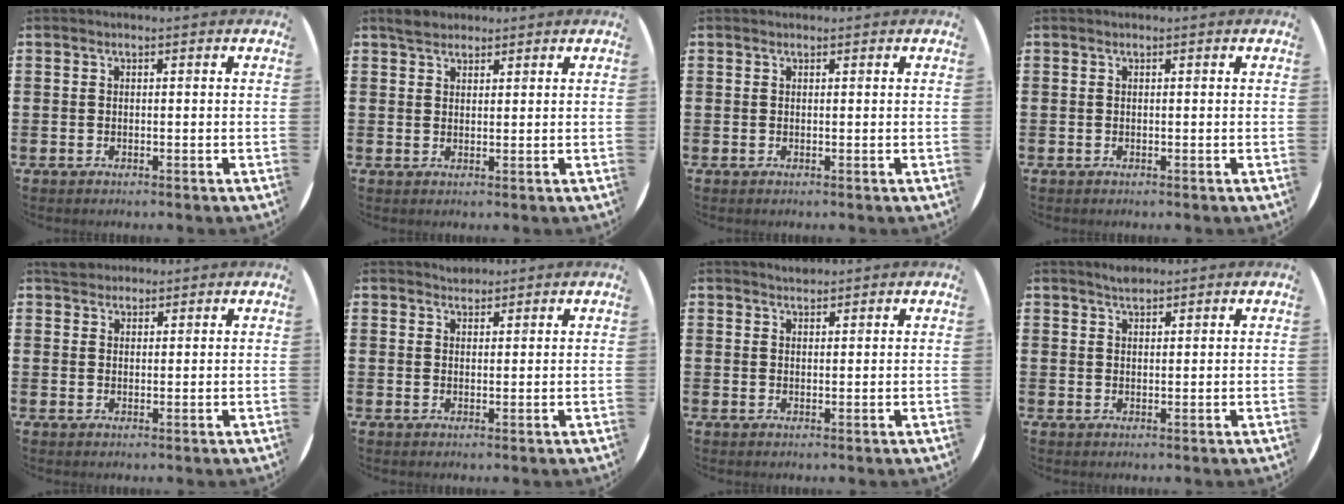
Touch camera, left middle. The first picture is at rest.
{"total": 2.3, "force": [2.1, 1.0, 0.3], "torque": [-0.001, 0.003, 0.039]}
{"total": 0.0}
{"total": 0.0}
{"total": 2.2, "force": [2.0, 0.9, -0.1], "torque": [0.006, 0.003, 0.039]}
{"total": 1.5, "force": [1.4, 0.3, -0.2], "torque": [0.003, 0.003, 0.028]}
{"total": 1.4, "force": [1.3, 0.2, -0.1], "torque": [0.001, 0.001, 0.026]}
{"total": 1.9, "force": [1.7, 0.5, 0.5], "torque": [-0.010, 0.003, 0.032]}